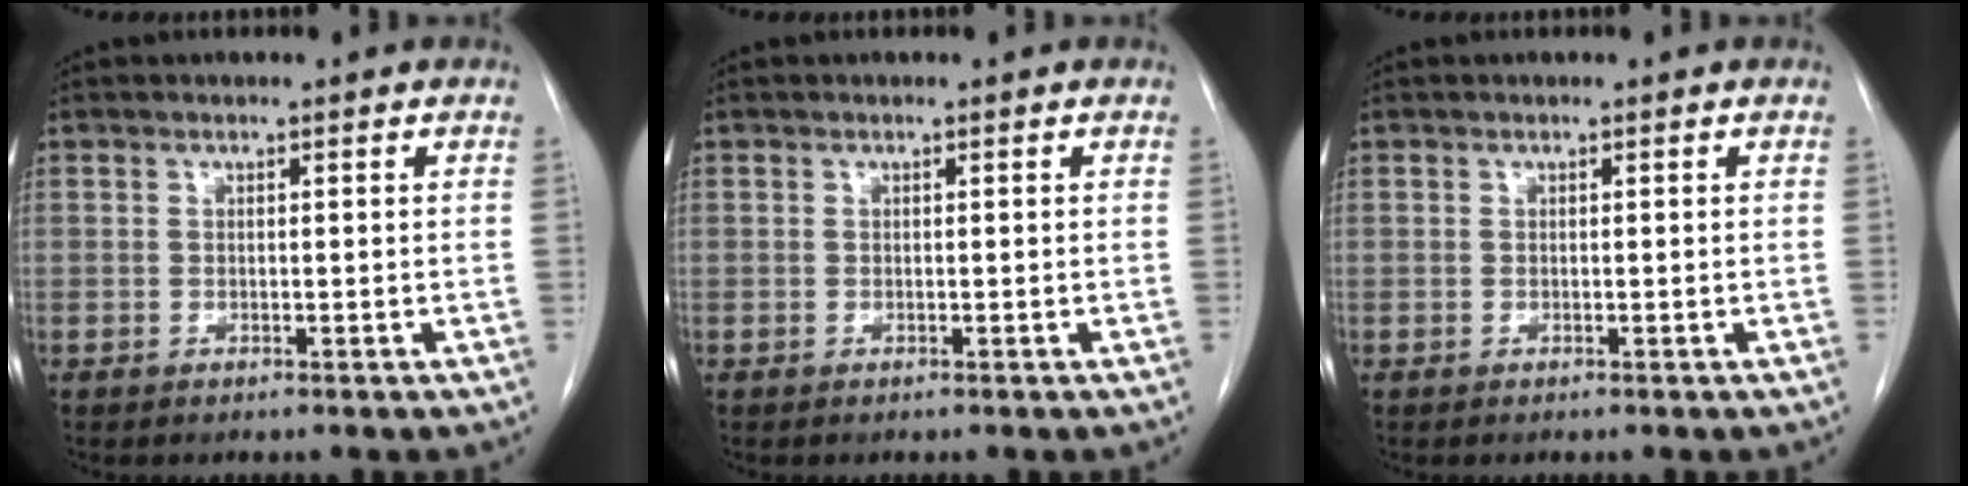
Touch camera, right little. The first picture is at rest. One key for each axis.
{"total": 0.0}
{"total": 0.0}